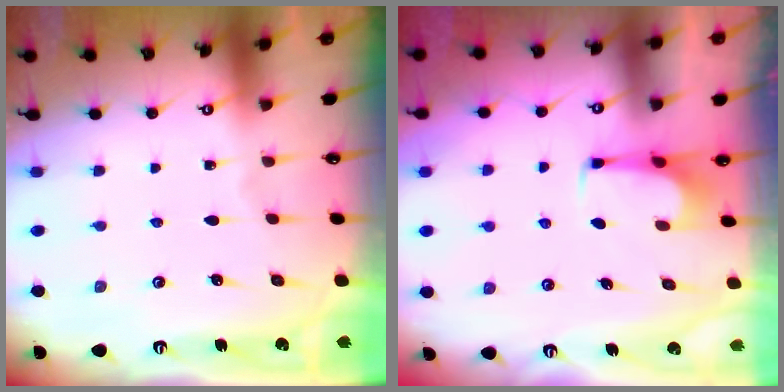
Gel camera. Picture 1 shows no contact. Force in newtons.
{"total": 1.0, "press": 0.9, "slide": 0.3}